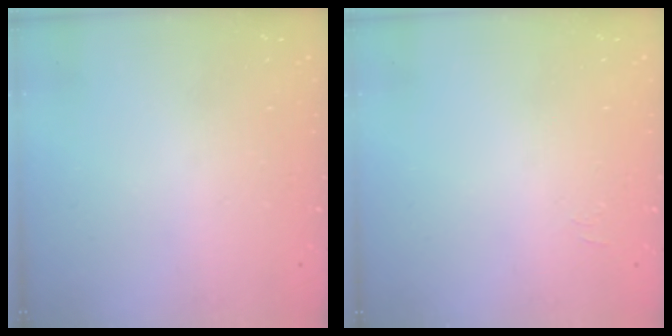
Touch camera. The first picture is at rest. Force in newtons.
{"total": 4.5, "press": 4.4, "slide": 0.9}